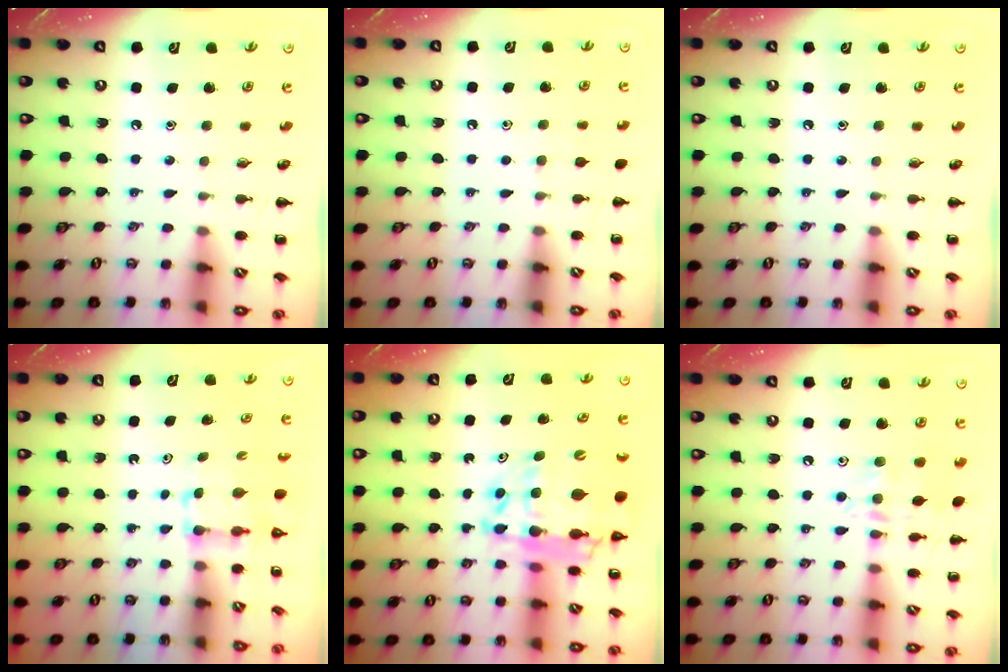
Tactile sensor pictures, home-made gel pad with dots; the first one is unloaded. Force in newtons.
{"total": 4.8, "press": 4.5, "slide": 1.7}
{"total": 0.0}
{"total": 3.7, "press": 3.6, "slide": 0.6}
{"total": 16.9, "press": 16.3, "slide": 4.5}
{"total": 11.9, "press": 11.9, "slide": 0.6}